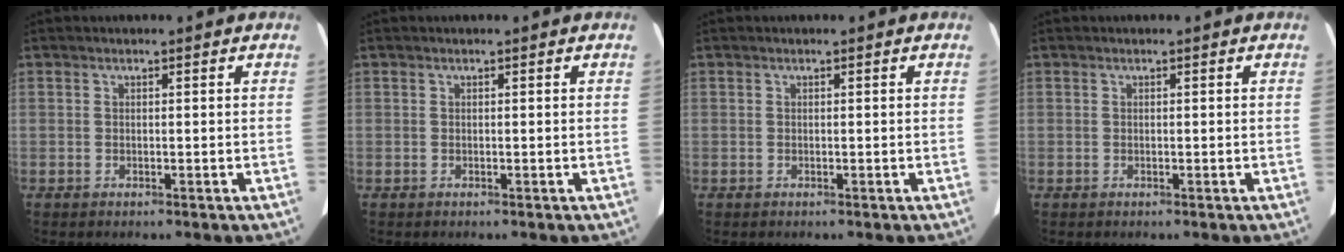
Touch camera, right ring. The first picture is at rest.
{"total": 0.0}
{"total": 0.0}
{"total": 0.0}